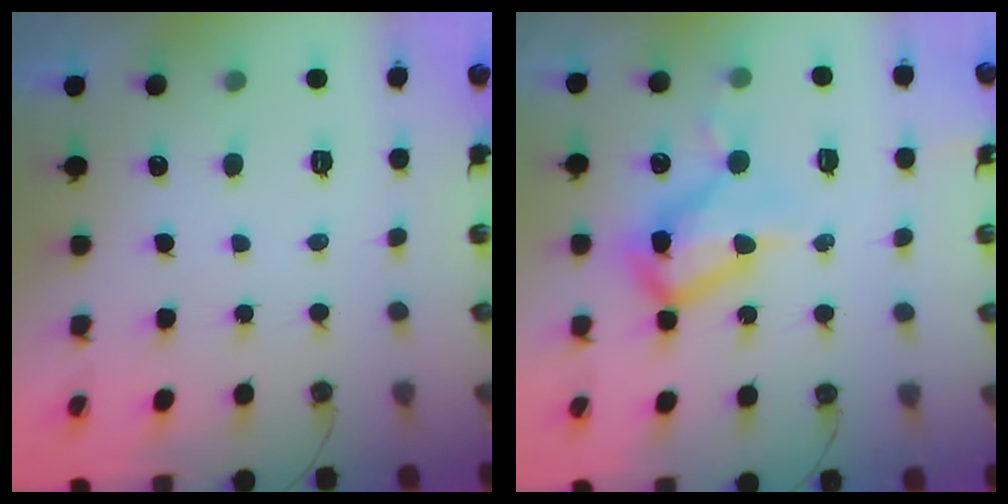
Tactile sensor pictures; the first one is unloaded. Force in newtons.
{"total": 14.8, "press": 14.7, "slide": 1.5}